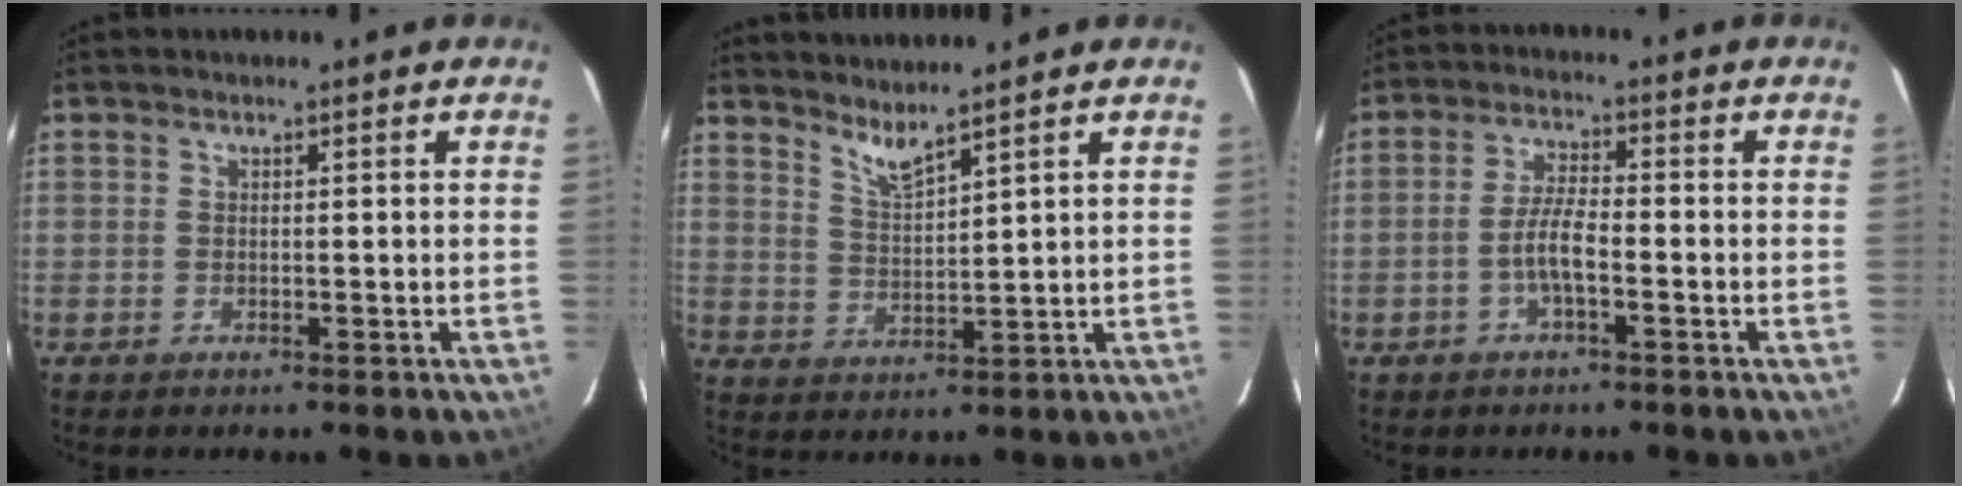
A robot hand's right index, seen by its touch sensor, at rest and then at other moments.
{"total": 4.4, "force": [3.9, -0.1, 2.1], "torque": [-0.043, -0.007, 0.075]}
{"total": 4.7, "force": [-2.0, 1.0, 4.1], "torque": [-0.088, 0.008, -0.040]}